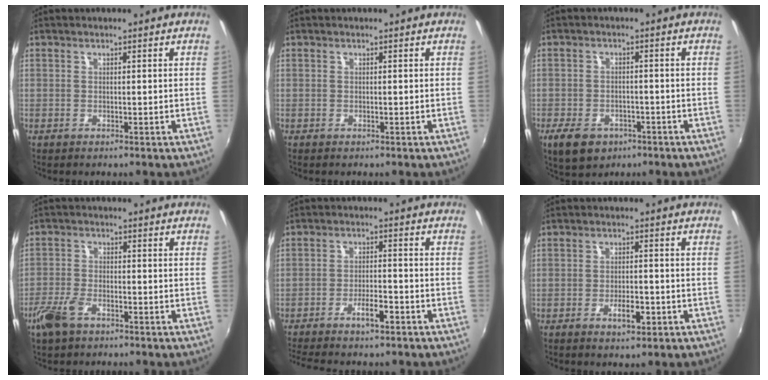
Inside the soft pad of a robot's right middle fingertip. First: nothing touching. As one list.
[{"total": 0.0}, {"total": 7.4, "force": [-4.3, 4.7, 3.9], "torque": [-0.094, -0.011, -0.068]}, {"total": 6.1, "force": [-4.0, 2.8, 3.7], "torque": [-0.093, -0.005, -0.080]}, {"total": 6.0, "force": [-4.6, 1.0, 3.7], "torque": [-0.079, 0.005, -0.080]}, {"total": 3.5, "force": [-1.6, 1.3, 2.9], "torque": [-0.055, -0.001, -0.023]}]